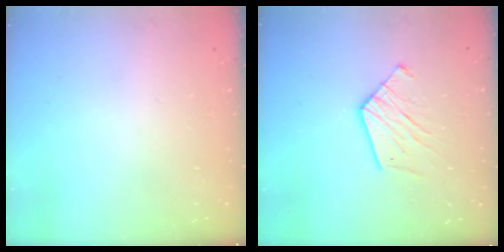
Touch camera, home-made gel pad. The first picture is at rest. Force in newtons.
{"total": 10.4, "press": 10.4, "slide": 0.5}